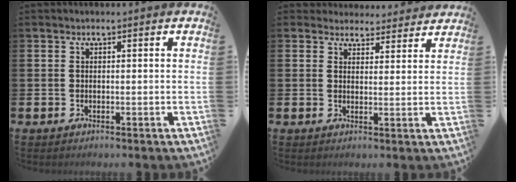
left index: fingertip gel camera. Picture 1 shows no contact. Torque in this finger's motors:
{"motor_torque": [0.94, -1.20, 0.15, -0.01]}